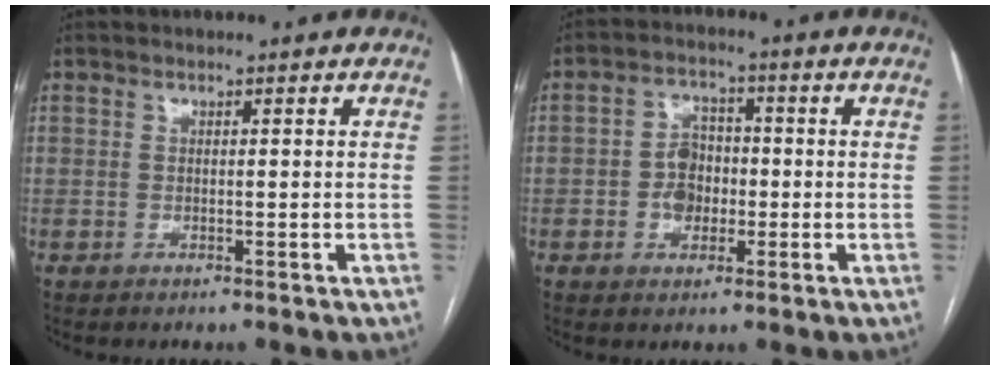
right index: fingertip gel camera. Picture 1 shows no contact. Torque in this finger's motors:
{"motor_torque": [0.76, -0.09, 0.21, 0.06]}